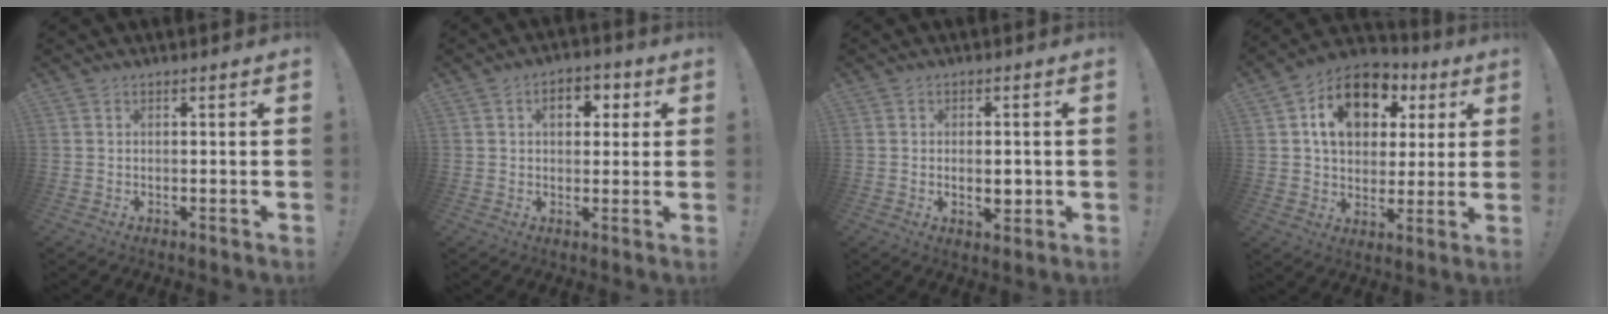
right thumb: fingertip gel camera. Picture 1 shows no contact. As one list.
[{"total": 6.4, "force": [1.7, 4.2, 4.5], "torque": [-0.047, -0.001, 0.021]}, {"total": 3.6, "force": [-0.3, 2.2, 2.8], "torque": [-0.017, -0.004, -0.009]}, {"total": 16.1, "force": [6.4, 11.2, 9.7], "torque": [-0.150, -0.012, 0.117]}]